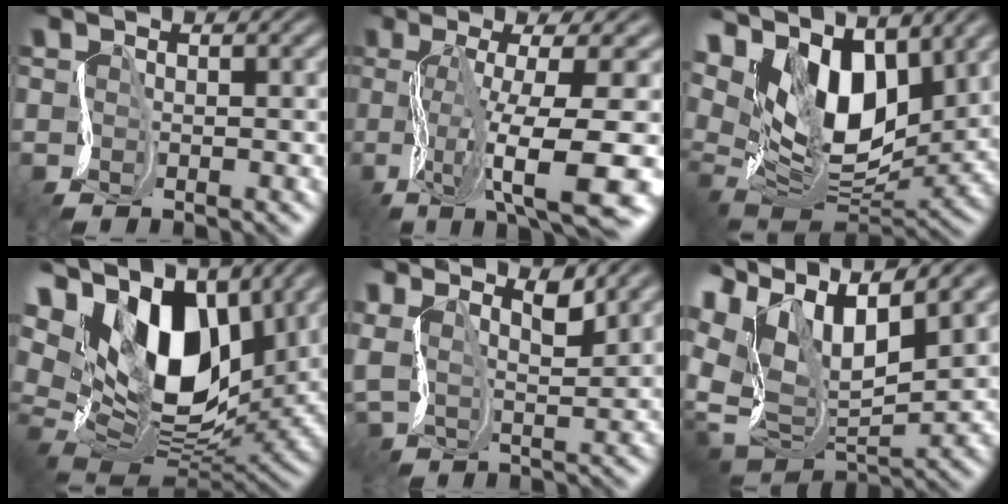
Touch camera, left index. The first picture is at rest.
{"total": 11.6, "force": [-2.1, 3.1, 11.0], "torque": [-0.174, -0.004, -0.022]}
{"total": 12.4, "force": [6.8, 6.5, 8.0], "torque": [-0.140, 0.011, 0.111]}
{"total": 16.1, "force": [7.6, 9.2, 10.9], "torque": [-0.200, 0.033, 0.122]}
{"total": 4.7, "force": [3.4, 1.9, 2.6], "torque": [-0.061, 0.009, 0.063]}
{"total": 13.2, "force": [7.2, 7.1, 8.5], "torque": [-0.183, 0.022, 0.138]}